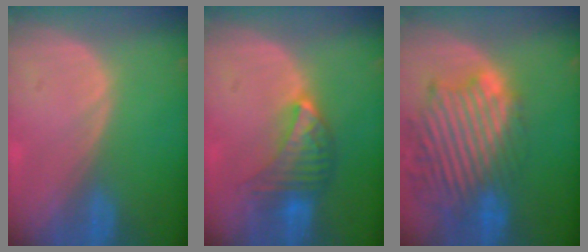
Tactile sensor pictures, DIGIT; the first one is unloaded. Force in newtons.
{"total": 6.8, "press": 6.4, "slide": 2.3}
{"total": 13.7, "press": 11.7, "slide": 7.0}